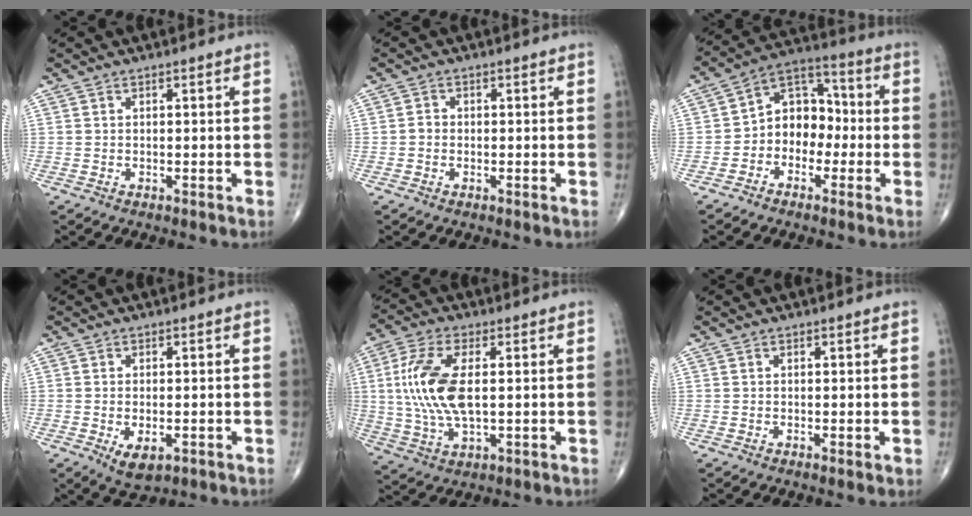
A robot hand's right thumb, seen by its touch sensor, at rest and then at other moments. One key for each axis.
{"total": 1.3, "fx": -0.3, "fy": 1.1, "fz": 0.6, "tx": -0.004, "ty": 0.004, "tz": -0.009}
{"total": 10.0, "fx": -2.0, "fy": 7.8, "fz": 5.9, "tx": -0.054, "ty": 0.046, "tz": -0.051}
{"total": 5.0, "fx": -1.5, "fy": 2.6, "fz": 4.0, "tx": -0.066, "ty": -0.008, "tz": -0.016}
{"total": 12.5, "fx": 1.3, "fy": 5.8, "fz": 11.1, "tx": -0.242, "ty": 0.000, "tz": 0.028}
{"total": 0.8, "fx": 0.0, "fy": 0.3, "fz": 0.8, "tx": -0.017, "ty": -0.005, "tz": 0.000}